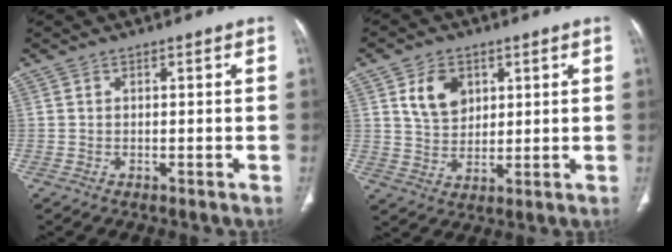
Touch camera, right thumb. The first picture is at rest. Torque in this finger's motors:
{"motor_torque": [-0.97, 0.87, 0.84, -0.12, 0.04]}